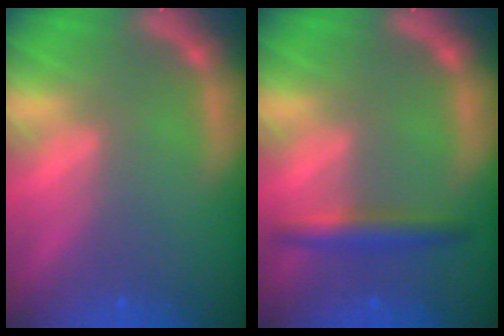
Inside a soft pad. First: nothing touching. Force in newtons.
{"total": 3.0}